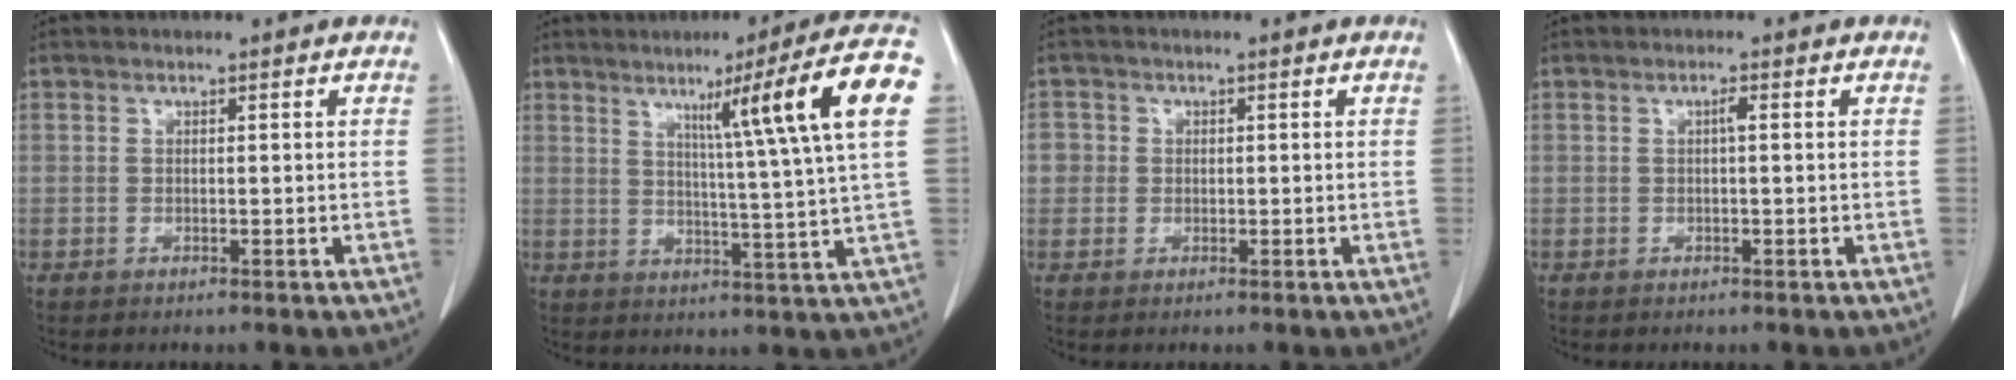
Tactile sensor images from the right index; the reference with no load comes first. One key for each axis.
{"total": 15.8, "fx": 5.2, "fy": -2.1, "fz": 14.7, "tx": -0.198, "ty": 0.006, "tz": 0.065}
{"total": 2.6, "fx": 0.1, "fy": 2.6, "fz": 0.3, "tx": 0.010, "ty": 0.006, "tz": 0.001}
{"total": 0.9, "fx": 0.1, "fy": 0.1, "fz": 0.9, "tx": -0.018, "ty": 0.002, "tz": 0.001}